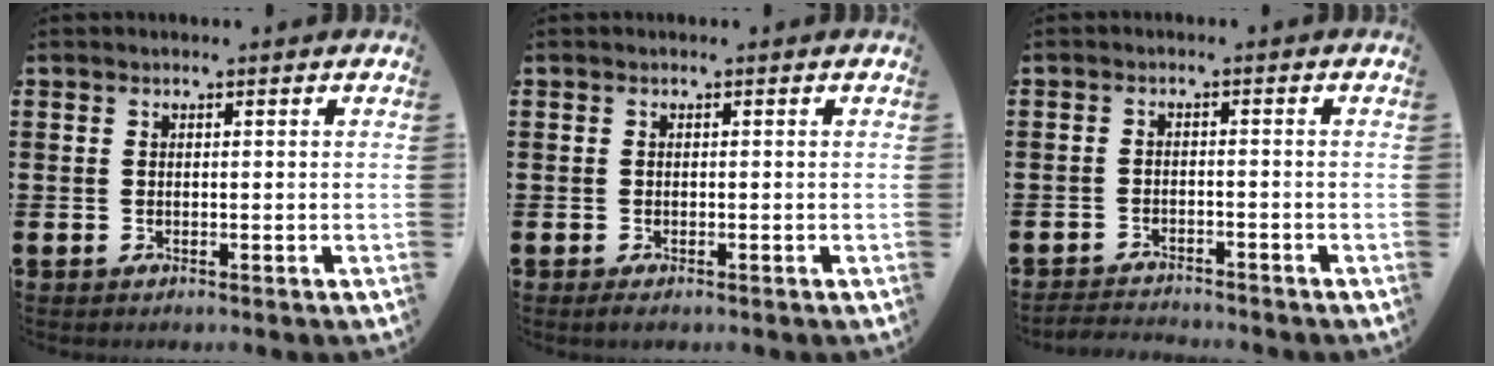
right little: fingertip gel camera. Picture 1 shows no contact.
{"total": 0.5, "force": [-0.2, 0.3, 0.4], "torque": [-0.011, 0.002, -0.004]}
{"total": 2.2, "force": [-2.1, 0.0, -0.1], "torque": [-0.005, 0.002, -0.046]}